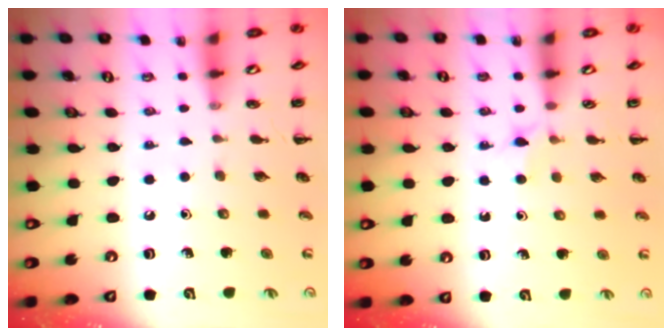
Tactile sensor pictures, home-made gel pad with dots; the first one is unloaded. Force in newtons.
{"total": 2.8, "press": 2.7, "slide": 0.8}